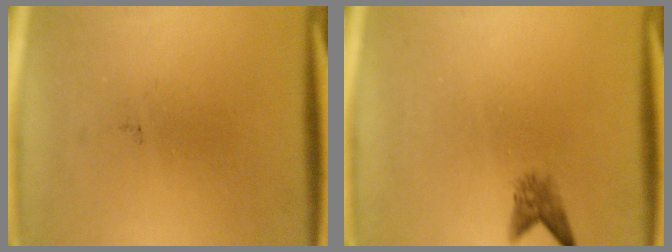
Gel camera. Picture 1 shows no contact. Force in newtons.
{"total": 2.0}